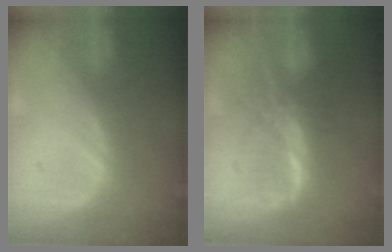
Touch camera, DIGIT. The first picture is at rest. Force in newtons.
{"total": 7.6, "press": 6.7, "slide": 3.6}